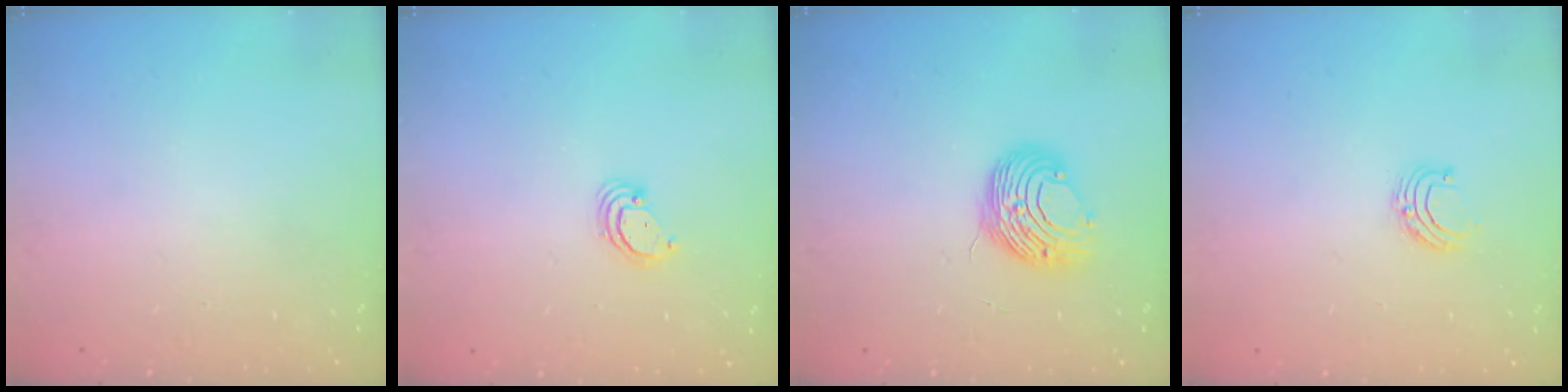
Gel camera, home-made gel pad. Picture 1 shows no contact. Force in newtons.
{"total": 3.1, "press": 3.1, "slide": 0.3}
{"total": 10.1, "press": 10.1, "slide": 0.7}
{"total": 5.0, "press": 5.0, "slide": 0.5}